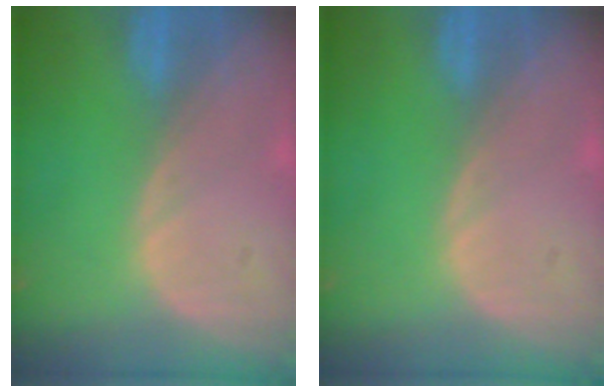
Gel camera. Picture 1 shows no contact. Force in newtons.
{"total": 0.0}